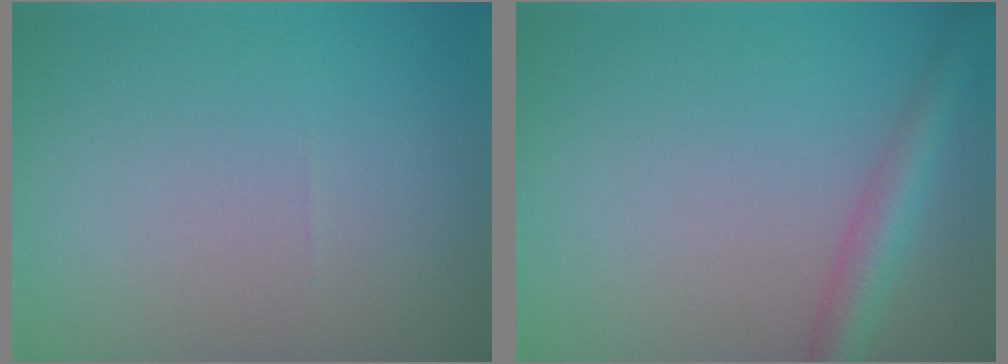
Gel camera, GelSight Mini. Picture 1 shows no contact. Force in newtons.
{"total": 3.4, "press": 3.4, "slide": 0.2}